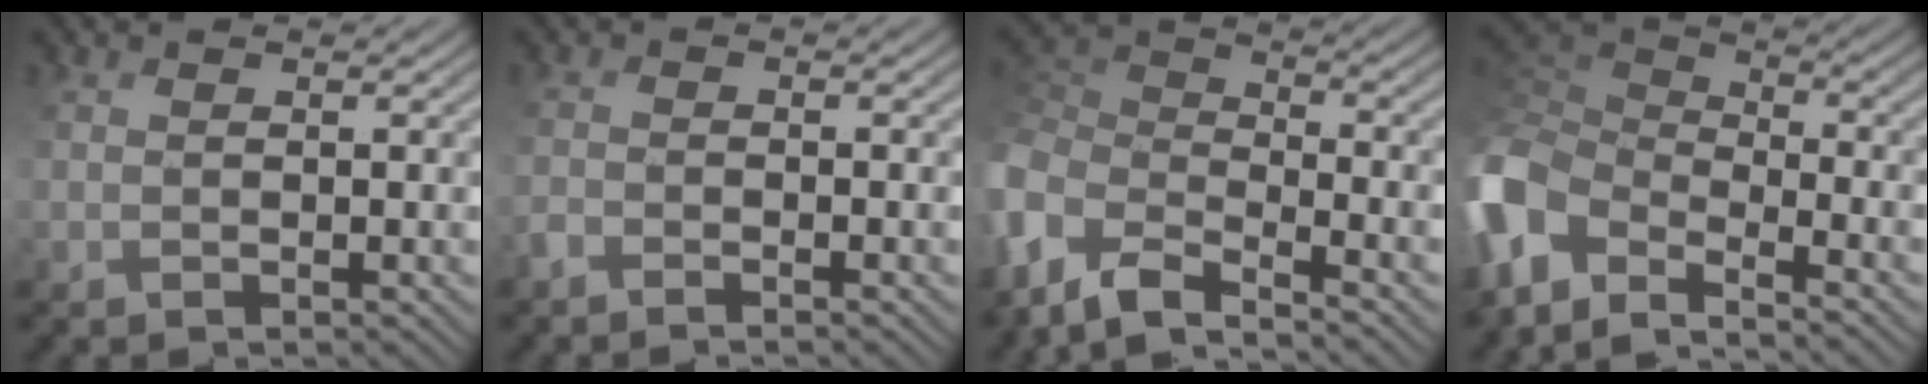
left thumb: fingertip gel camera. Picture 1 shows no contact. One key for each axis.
{"total": 1.4, "fx": -1.3, "fy": 0.2, "fz": 0.5, "tx": -0.013, "ty": -0.004, "tz": -0.034}
{"total": 7.6, "fx": -5.3, "fy": 3.1, "fz": 4.6, "tx": -0.111, "ty": -0.010, "tz": -0.121}
{"total": 9.6, "fx": -5.6, "fy": 5.3, "fz": 5.7, "tx": -0.153, "ty": -0.004, "tz": -0.121}